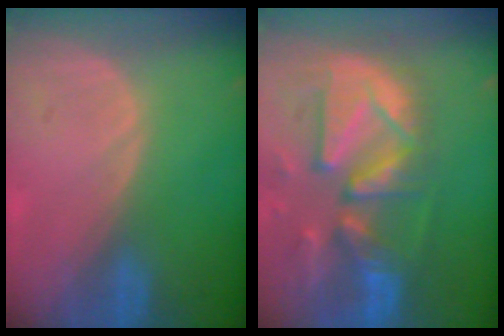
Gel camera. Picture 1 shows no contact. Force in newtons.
{"total": 13.3, "press": 11.4, "slide": 6.9}